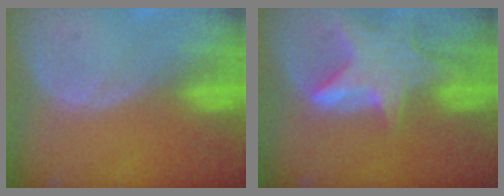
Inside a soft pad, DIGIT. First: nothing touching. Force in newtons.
{"total": 7.9, "press": 7.2, "slide": 3.3}